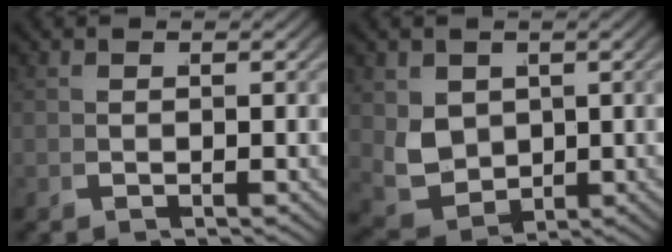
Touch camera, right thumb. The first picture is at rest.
{"total": 6.8, "force": [-0.2, 5.5, 4.0], "torque": [-0.115, -0.047, 0.020]}